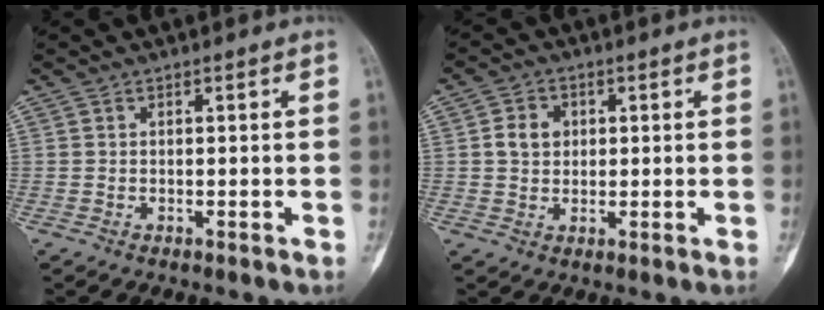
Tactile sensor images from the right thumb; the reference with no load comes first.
{"total": 4.7, "force": [0.8, 3.9, 2.5], "torque": [-0.028, 0.002, 0.012]}